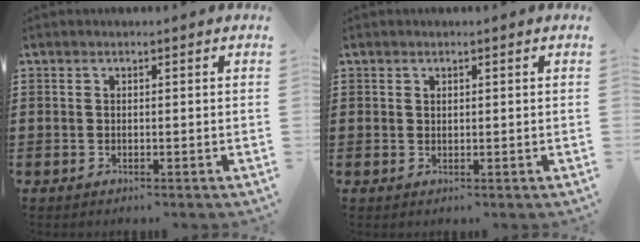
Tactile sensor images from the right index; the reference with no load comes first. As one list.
[{"total": 0.6, "force": [0.4, 0.4, 0.1], "torque": [-0.004, 0.001, 0.009]}]